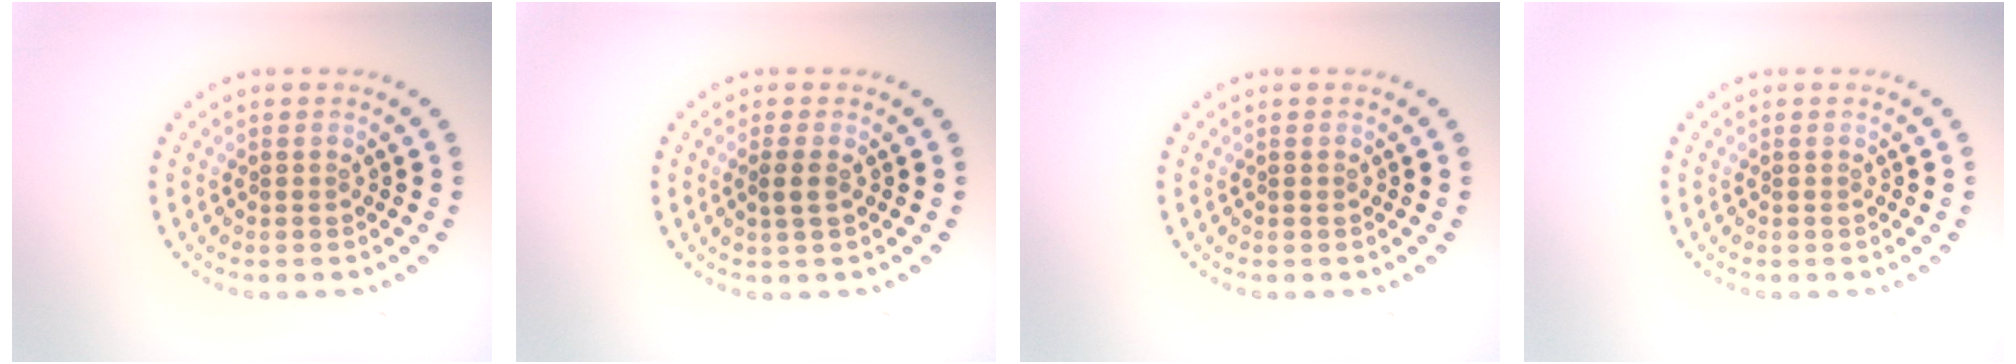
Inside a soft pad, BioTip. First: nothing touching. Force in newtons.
{"total": 1.2, "press": 1.1, "slide": 0.4}
{"total": 0.0}
{"total": 0.0}